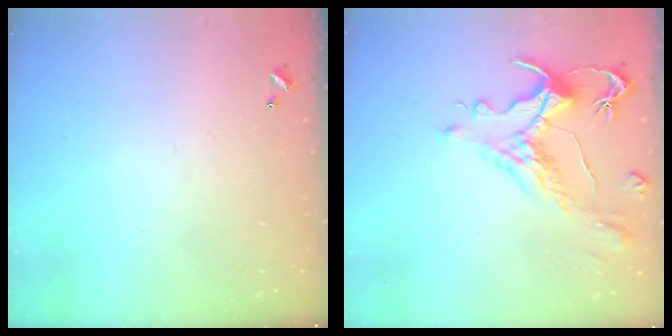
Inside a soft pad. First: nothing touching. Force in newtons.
{"total": 1.1, "press": 0.0, "slide": 1.1}